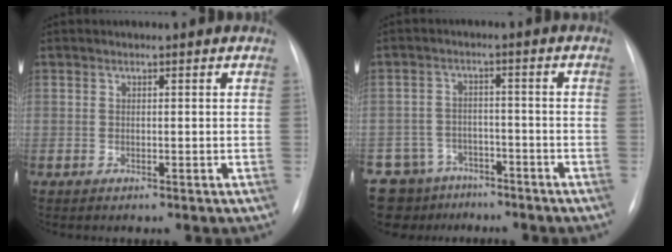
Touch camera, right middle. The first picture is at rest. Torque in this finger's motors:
{"motor_torque": [1.10, -1.04, 1.05, 0.11]}